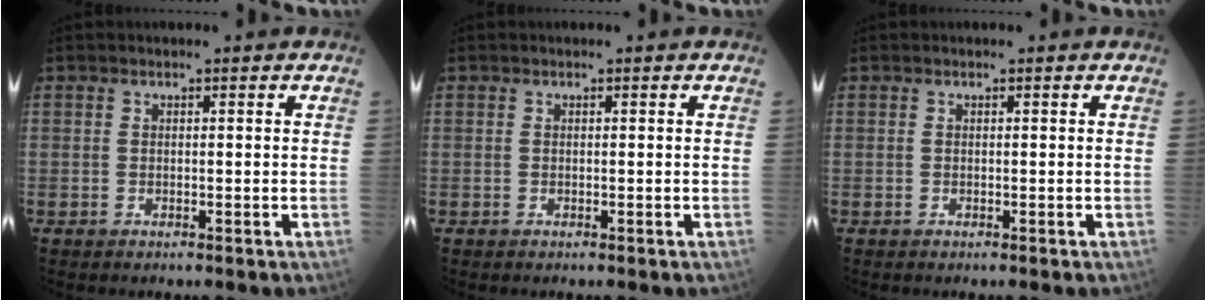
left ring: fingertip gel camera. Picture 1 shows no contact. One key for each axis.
{"total": 0.0}
{"total": 0.0}